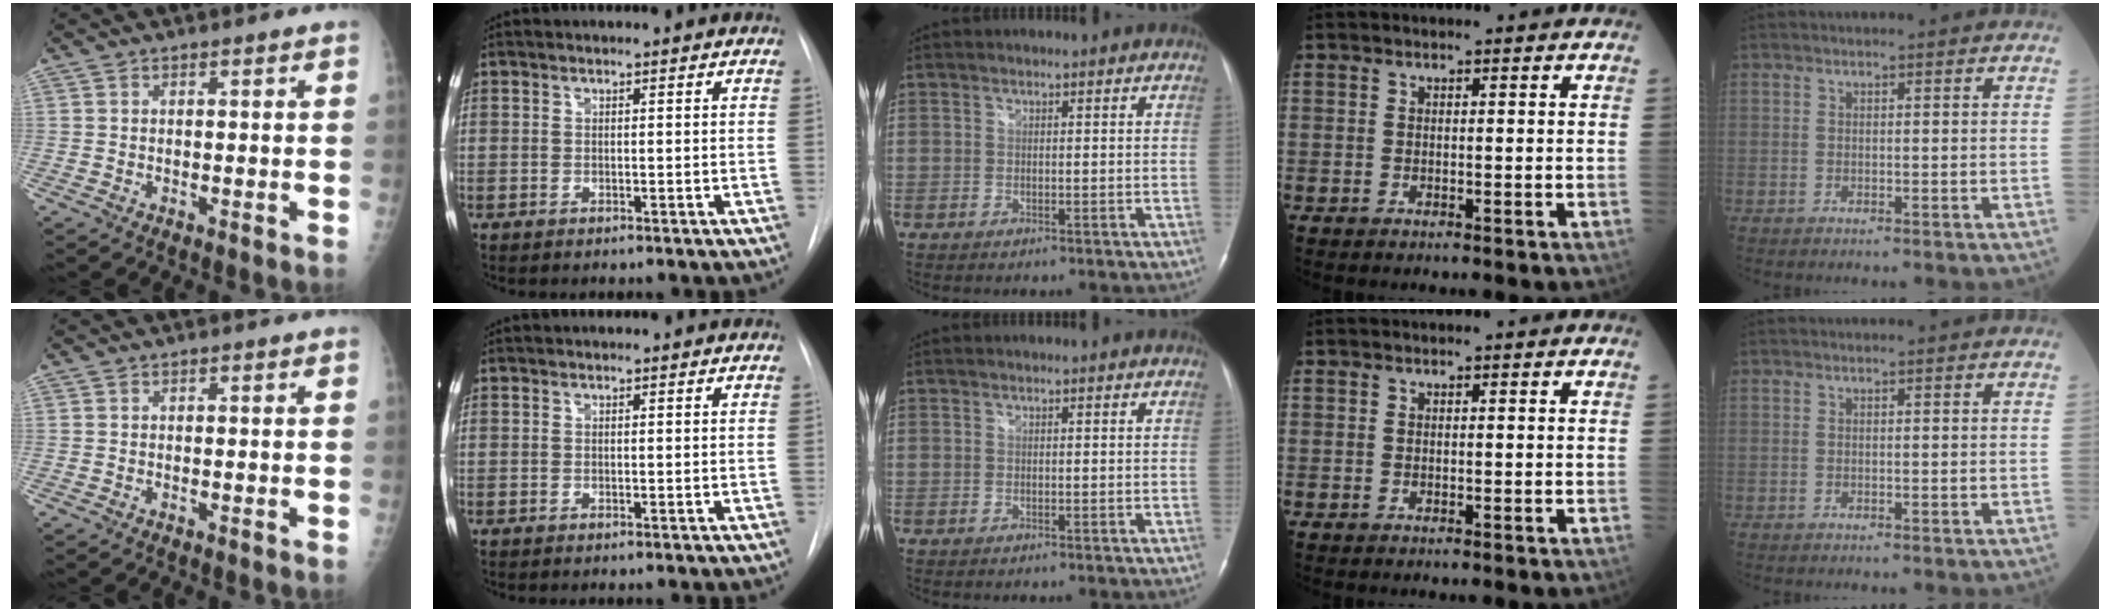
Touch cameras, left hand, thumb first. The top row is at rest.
{}